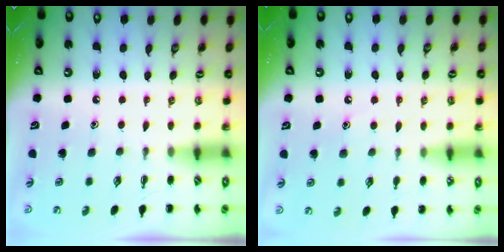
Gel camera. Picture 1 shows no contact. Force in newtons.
{"total": 6.7, "press": 6.4, "slide": 1.8}